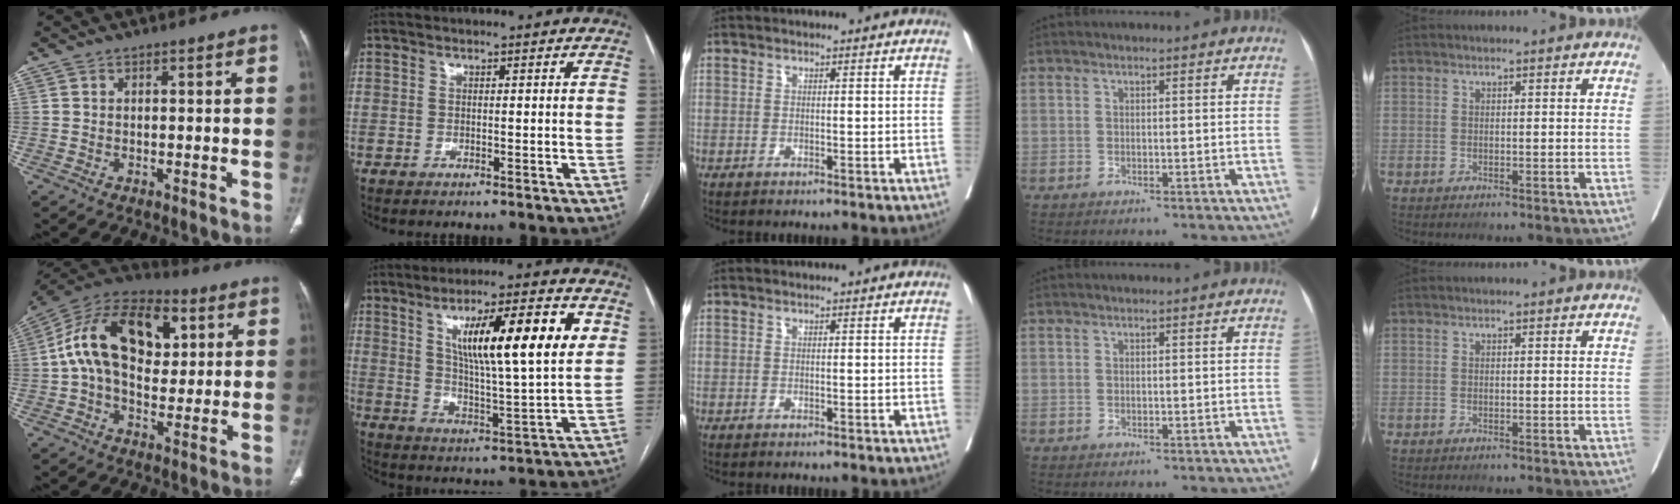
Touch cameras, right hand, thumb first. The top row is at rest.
{"thumb": {"total": 20.7, "force": [4.3, 13.0, 15.6], "torque": [-0.253, 0.020, 0.063]}, "index": {"total": 17.3, "force": [6.0, 1.7, 16.1], "torque": [-0.260, 0.006, 0.091]}, "middle": {"total": 0.8, "force": [-0.7, 0.1, 0.3], "torque": [0.000, 0.000, -0.009]}}